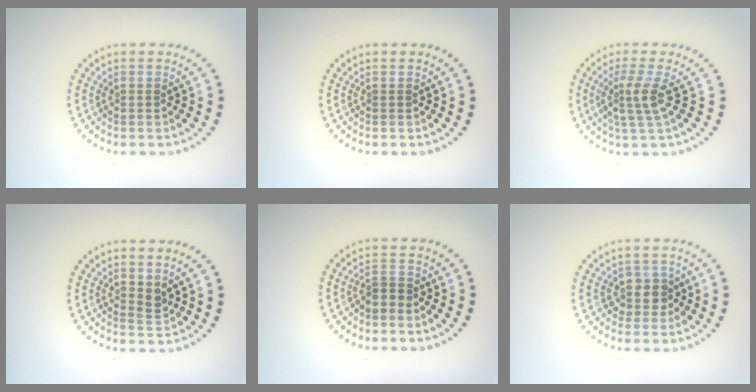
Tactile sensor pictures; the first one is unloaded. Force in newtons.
{"total": 0.0}
{"total": 2.7, "press": 2.0, "slide": 1.8}
{"total": 1.2, "press": 1.0, "slide": 0.5}
{"total": 1.0, "press": 0.7, "slide": 0.7}
{"total": 2.3, "press": 1.9, "slide": 1.2}